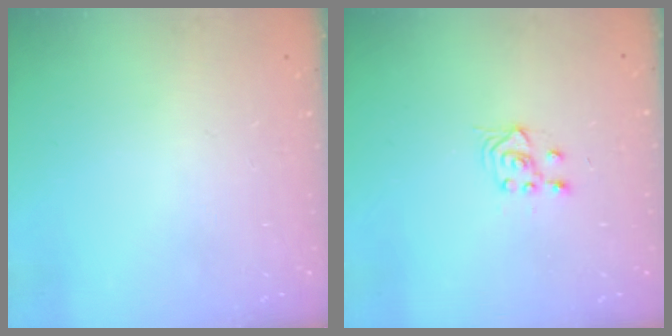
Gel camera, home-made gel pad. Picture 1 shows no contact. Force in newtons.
{"total": 3.8, "press": 3.6, "slide": 1.4}